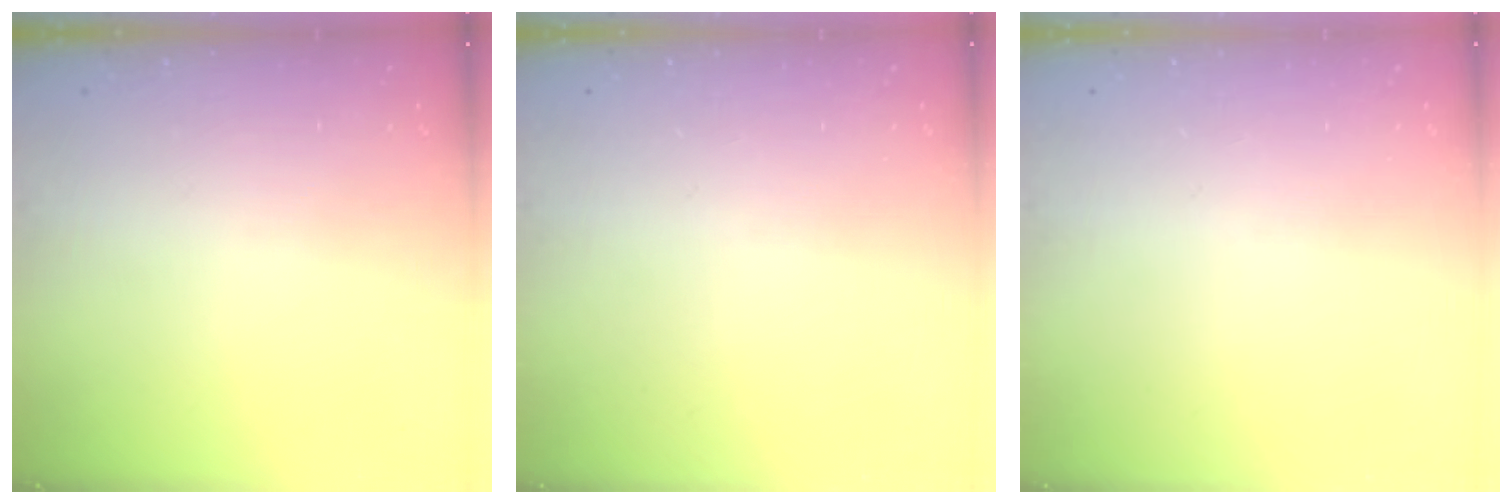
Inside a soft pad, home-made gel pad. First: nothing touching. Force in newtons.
{"total": 0.0}
{"total": 0.0}